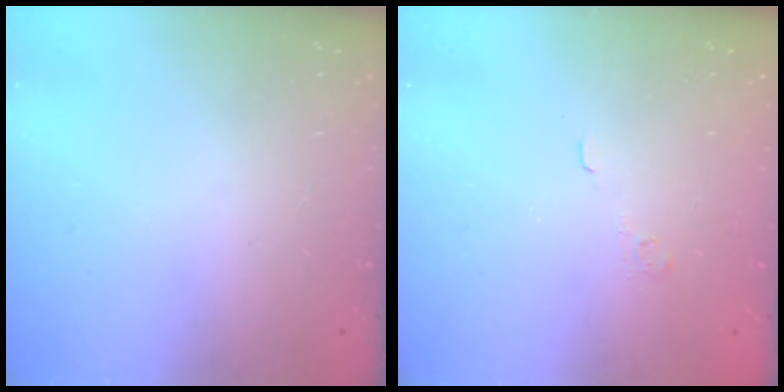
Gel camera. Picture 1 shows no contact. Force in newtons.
{"total": 3.6, "press": 3.5, "slide": 0.9}